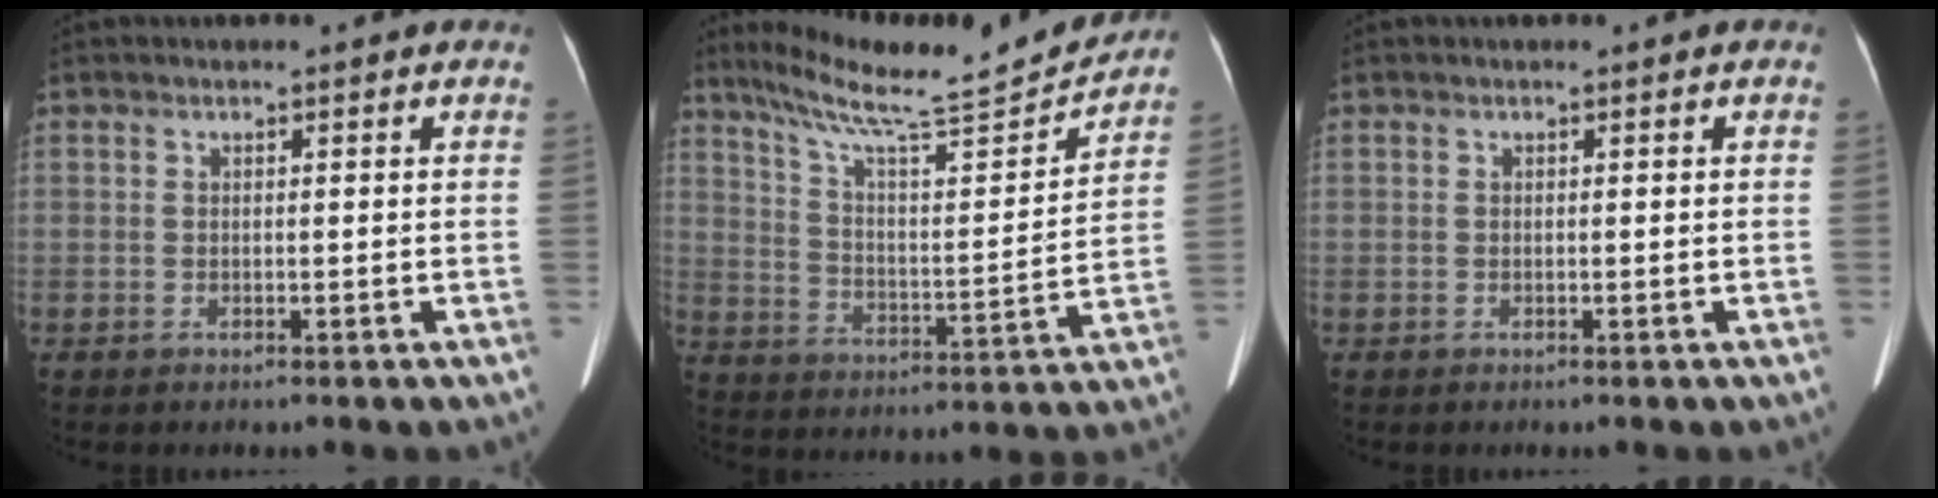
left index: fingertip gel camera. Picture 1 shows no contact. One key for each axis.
{"total": 18.0, "fx": 16.5, "fy": 0.3, "fz": 7.1, "tx": -0.124, "ty": -0.017, "tz": 0.253}
{"total": 0.0}